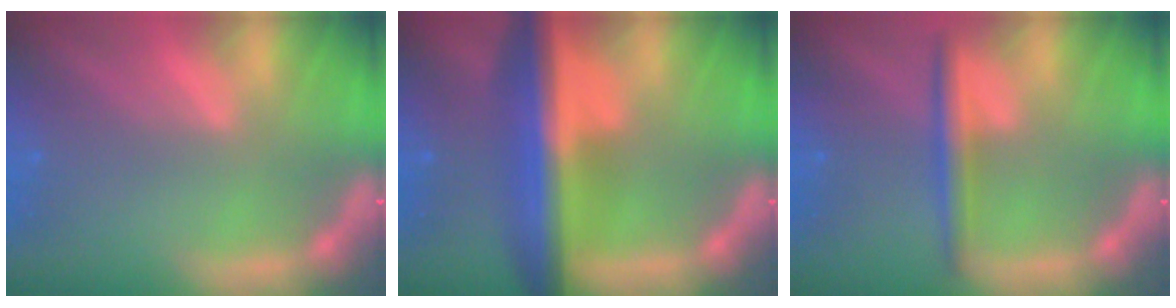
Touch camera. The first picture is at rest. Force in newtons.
{"total": 10.0}
{"total": 3.0}